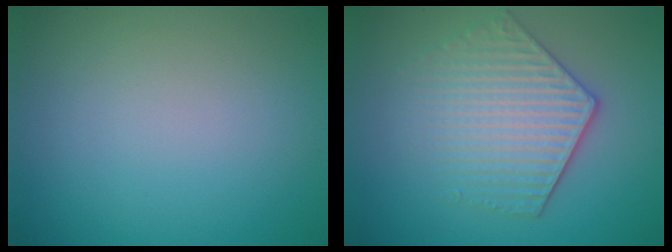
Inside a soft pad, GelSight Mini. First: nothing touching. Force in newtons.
{"total": 4.4, "press": 3.8, "slide": 2.3}